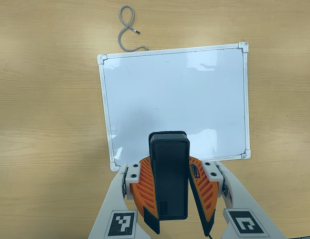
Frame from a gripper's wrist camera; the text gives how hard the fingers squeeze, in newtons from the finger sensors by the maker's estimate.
{"total": 11.1, "left": 10.2, "right": 12.0}